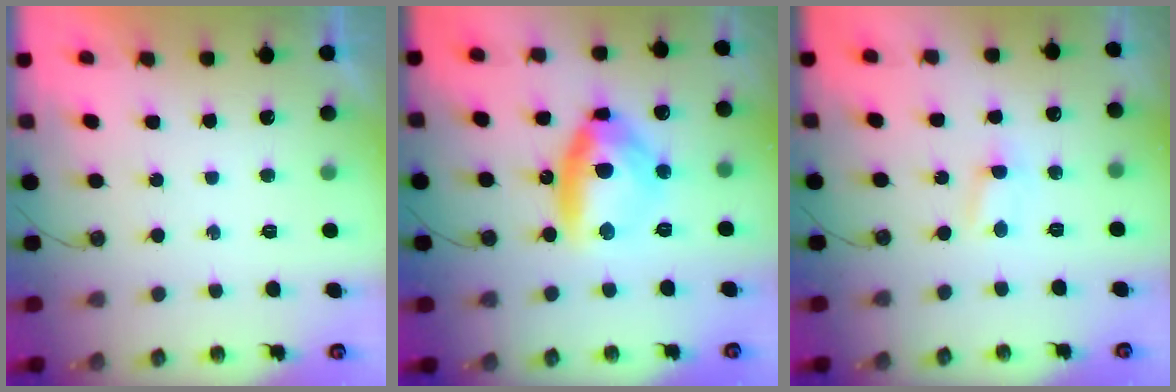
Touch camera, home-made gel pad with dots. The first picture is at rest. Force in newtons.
{"total": 14.5, "press": 14.3, "slide": 1.9}
{"total": 1.9, "press": 1.9, "slide": 0.2}